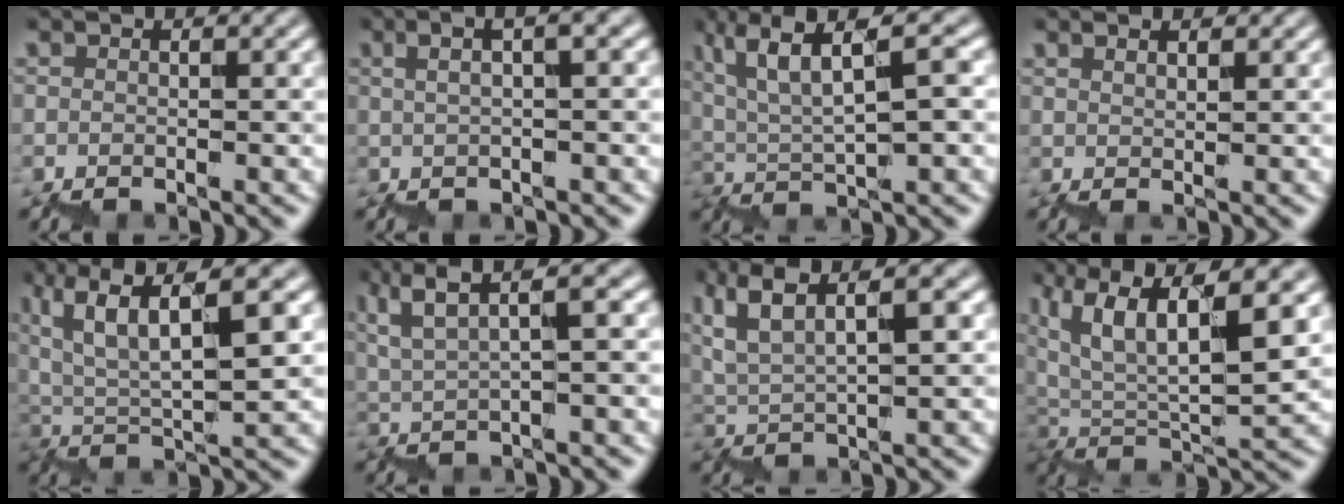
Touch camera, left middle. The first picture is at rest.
{"total": 4.2, "force": [1.6, 0.8, 3.8], "torque": [-0.042, 0.011, 0.026]}
{"total": 6.4, "force": [3.9, 1.0, 5.0], "torque": [-0.075, 0.016, 0.077]}
{"total": 1.9, "force": [1.6, 0.5, 1.0], "torque": [0.003, 0.006, 0.025]}
{"total": 8.3, "force": [4.8, 1.7, 6.6], "torque": [-0.104, 0.023, 0.094]}
{"total": 5.3, "force": [3.7, 0.8, 3.7], "torque": [-0.049, 0.023, 0.066]}
{"total": 5.9, "force": [4.3, 1.1, 4.0], "torque": [-0.057, 0.022, 0.080]}
{"total": 9.8, "force": [6.4, 2.5, 7.0], "torque": [-0.128, 0.017, 0.125]}